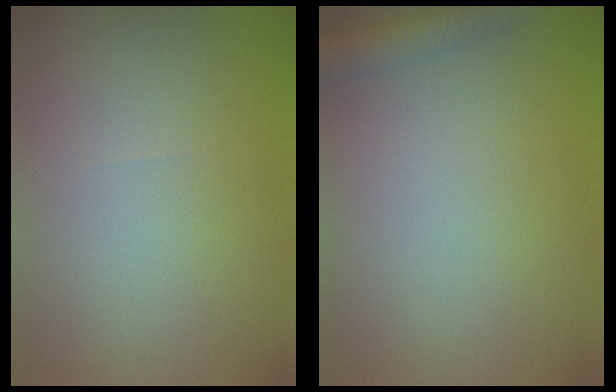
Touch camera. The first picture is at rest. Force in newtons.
{"total": 2.9, "press": 2.9, "slide": 0.1}